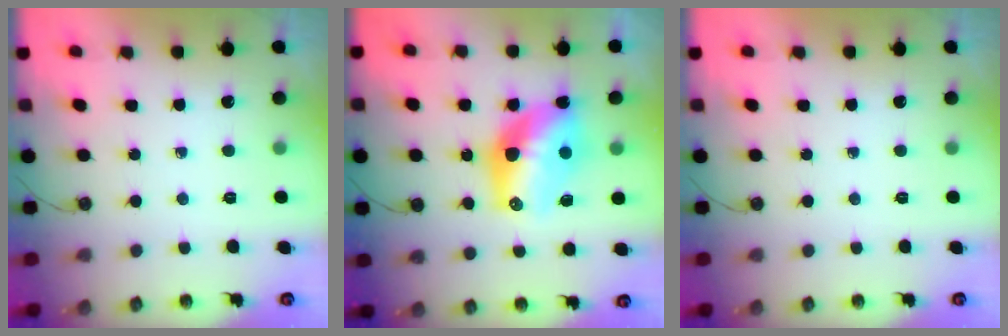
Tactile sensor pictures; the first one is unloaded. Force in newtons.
{"total": 14.0, "press": 13.9, "slide": 1.7}
{"total": 0.0}